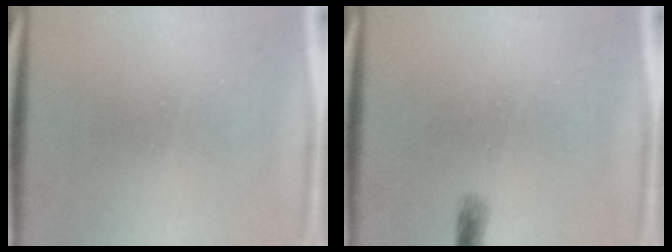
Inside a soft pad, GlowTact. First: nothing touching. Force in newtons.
{"total": 0.6}